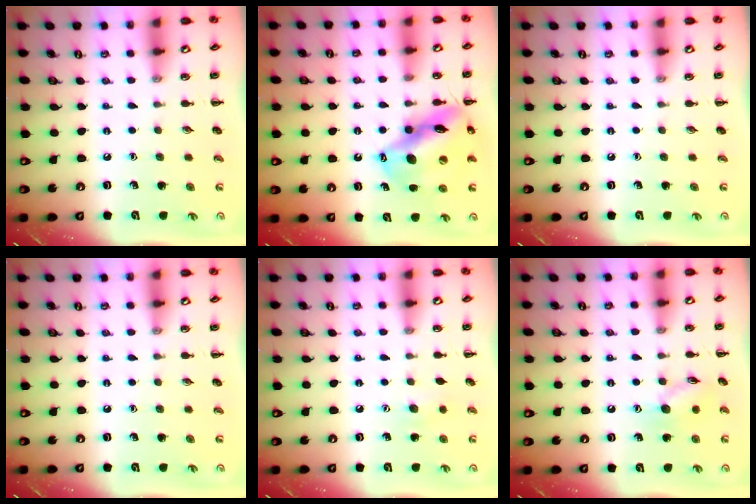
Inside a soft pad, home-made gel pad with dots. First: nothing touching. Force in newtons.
{"total": 16.2, "press": 15.8, "slide": 3.6}
{"total": 0.0}
{"total": 0.0}
{"total": 5.7, "press": 5.6, "slide": 1.0}
{"total": 8.6, "press": 8.6, "slide": 0.7}